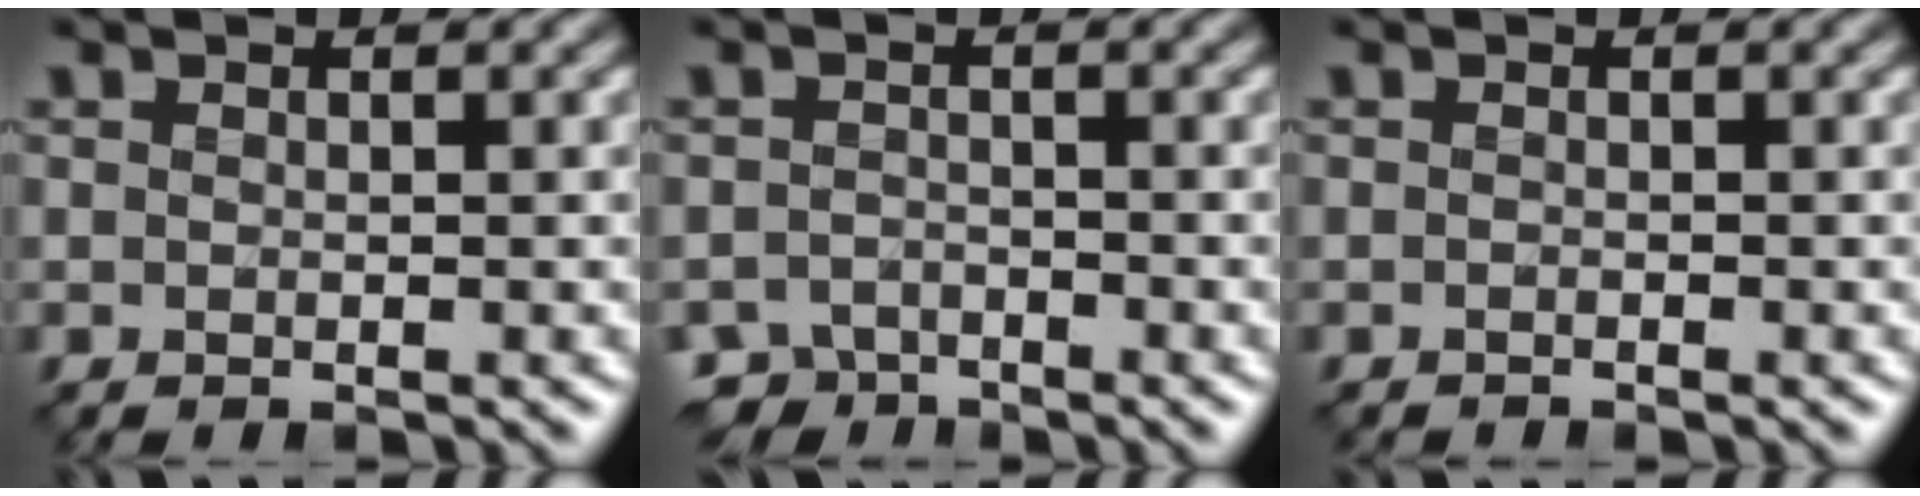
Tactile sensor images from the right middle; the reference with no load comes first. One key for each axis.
{"total": 2.2, "fx": -2.0, "fy": 1.0, "fz": -0.2, "tx": 0.009, "ty": 0.005, "tz": -0.042}
{"total": 0.0}